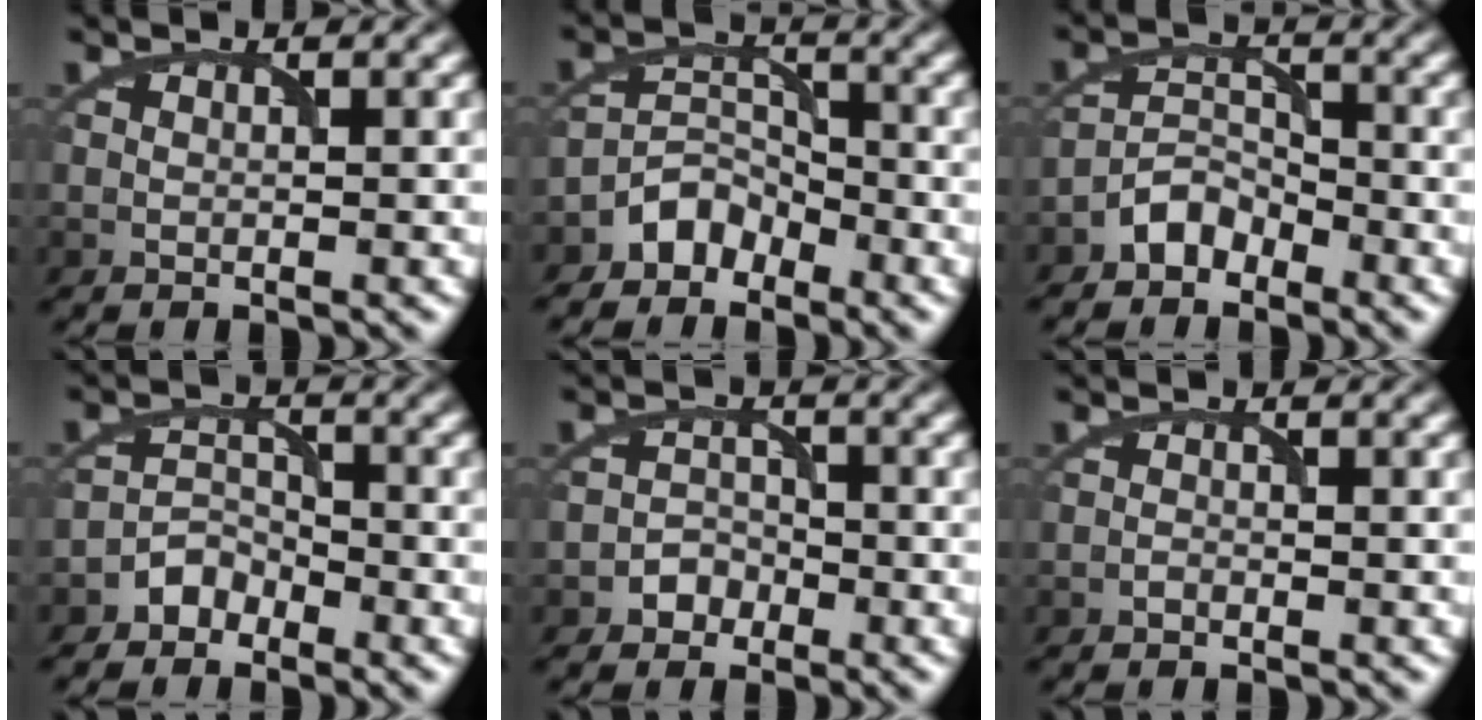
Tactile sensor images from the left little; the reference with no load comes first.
{"total": 3.0, "force": [-2.5, 1.7, 0.3], "torque": [0.007, 0.013, -0.049]}
{"total": 2.8, "force": [-2.3, 1.4, 0.6], "torque": [-0.004, 0.014, -0.046]}
{"total": 2.2, "force": [-1.8, 1.1, 0.0], "torque": [0.010, 0.013, -0.034]}
{"total": 1.8, "force": [-1.3, 1.2, -0.1], "torque": [0.012, 0.008, -0.023]}
{"total": 0.6, "force": [-0.6, 0.1, -0.1], "torque": [0.003, 0.000, -0.009]}